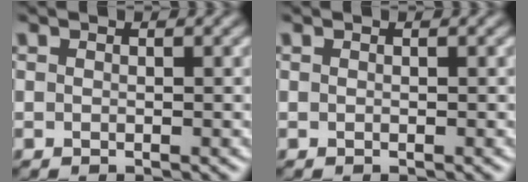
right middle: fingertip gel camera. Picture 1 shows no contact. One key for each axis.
{"total": 0.0}